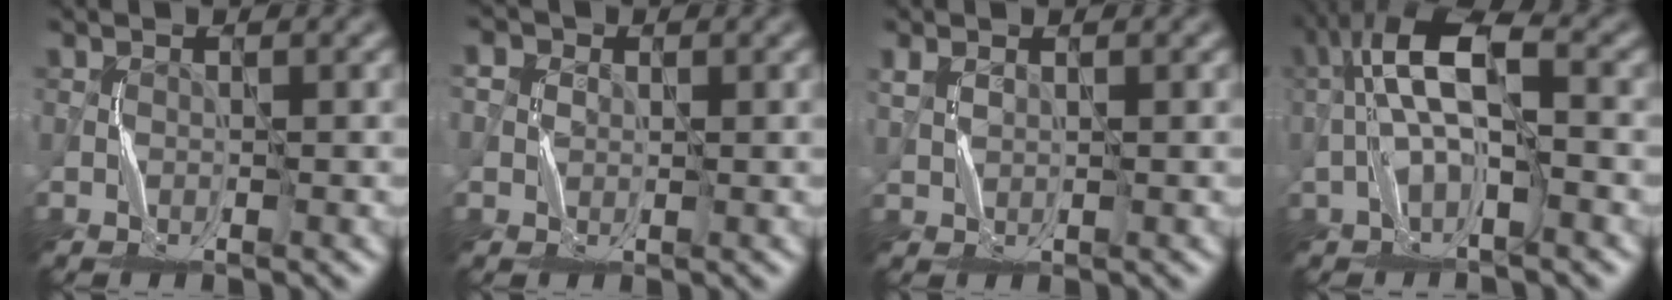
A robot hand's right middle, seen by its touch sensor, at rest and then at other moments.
{"total": 2.6, "force": [0.8, 2.4, 0.9], "torque": [-0.002, 0.009, -0.006]}
{"total": 1.1, "force": [1.0, 0.4, 0.2], "torque": [-0.002, 0.003, 0.023]}
{"total": 6.1, "force": [-0.7, 1.9, 5.7], "torque": [-0.114, 0.022, -0.018]}